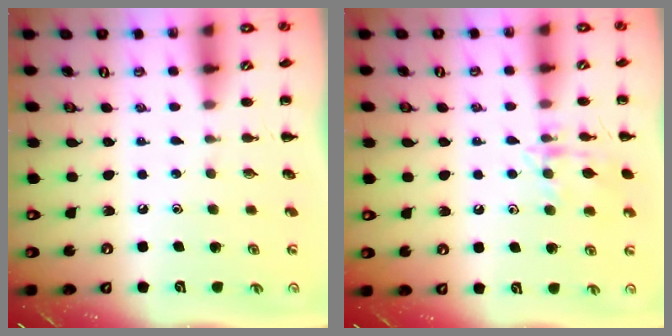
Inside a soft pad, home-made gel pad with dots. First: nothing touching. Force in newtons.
{"total": 11.4, "press": 11.4, "slide": 0.7}